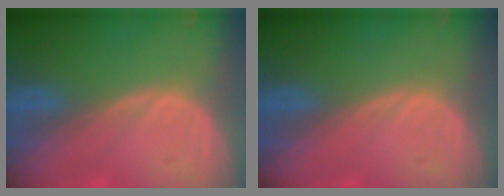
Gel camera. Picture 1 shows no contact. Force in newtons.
{"total": 0.0}